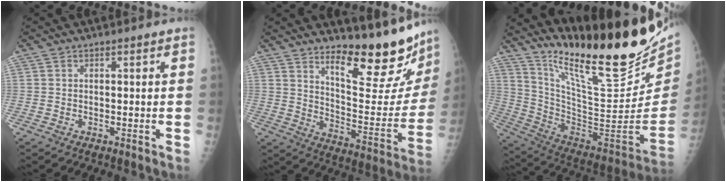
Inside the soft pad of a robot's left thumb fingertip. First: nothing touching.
{"total": 18.6, "force": [15.2, 4.1, 9.9], "torque": [-0.099, -0.143, 0.223]}
{"total": 32.7, "force": [22.7, 8.4, 22.0], "torque": [-0.318, -0.116, 0.358]}